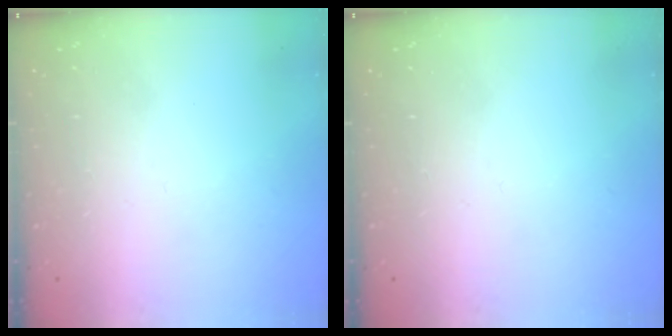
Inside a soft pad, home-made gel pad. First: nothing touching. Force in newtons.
{"total": 0.0}